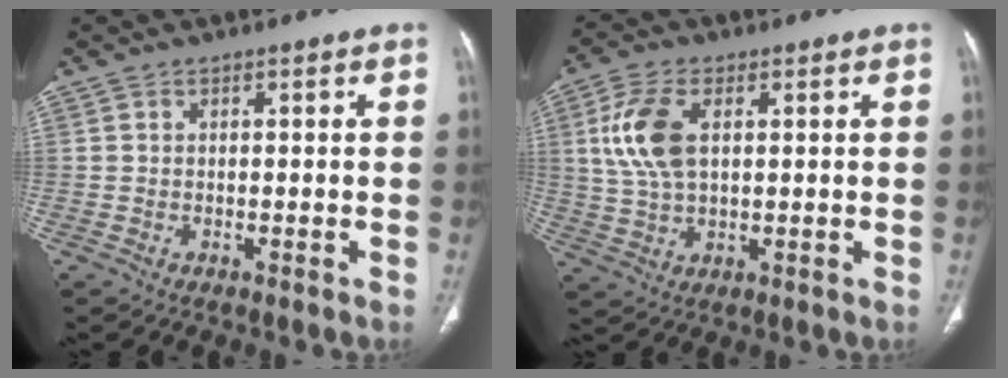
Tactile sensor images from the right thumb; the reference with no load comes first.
{"total": 9.7, "force": [2.3, 5.2, 7.8], "torque": [-0.172, 0.001, 0.048]}